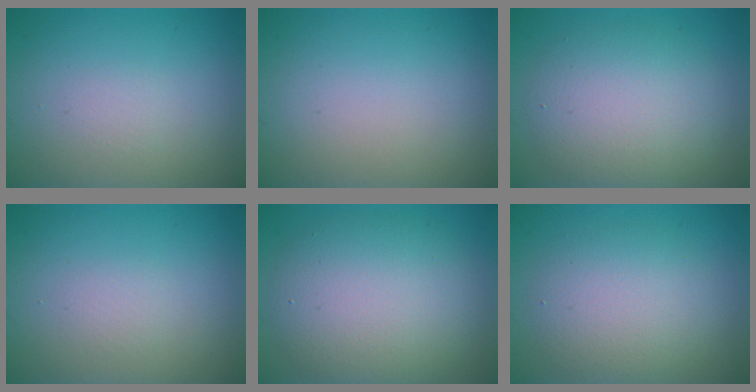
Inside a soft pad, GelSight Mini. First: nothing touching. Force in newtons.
{"total": 0.0}
{"total": 5.6, "press": 5.6, "slide": 0.2}
{"total": 0.9, "press": 0.9, "slide": 0.0}
{"total": 7.6, "press": 7.6, "slide": 0.6}
{"total": 5.5, "press": 5.5, "slide": 0.4}